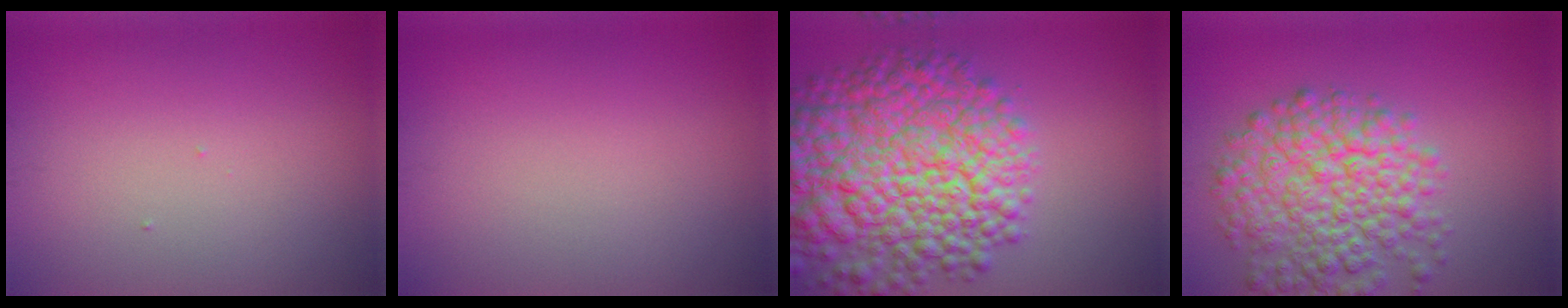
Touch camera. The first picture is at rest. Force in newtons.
{"total": 0.0}
{"total": 13.7, "press": 13.7, "slide": 0.6}
{"total": 8.5, "press": 8.4, "slide": 0.4}